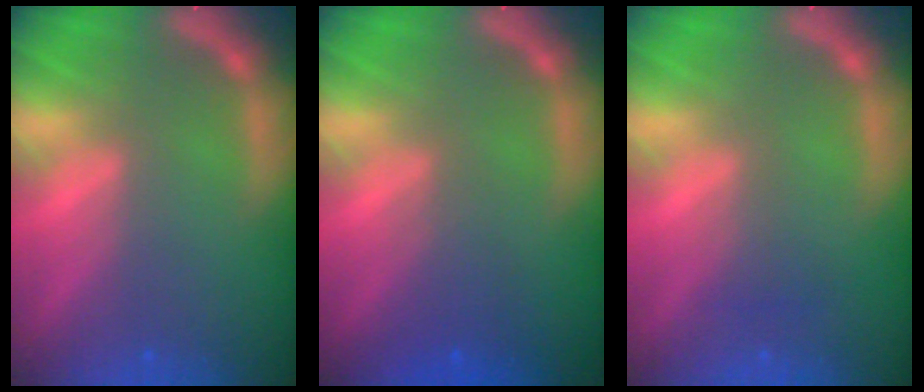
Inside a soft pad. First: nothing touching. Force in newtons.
{"total": 2.5}
{"total": 1.5}